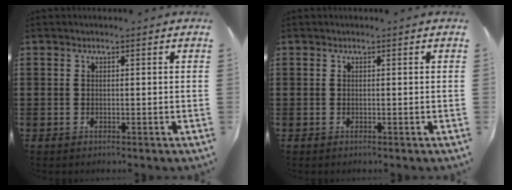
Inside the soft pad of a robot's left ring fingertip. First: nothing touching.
{"total": 0.0}